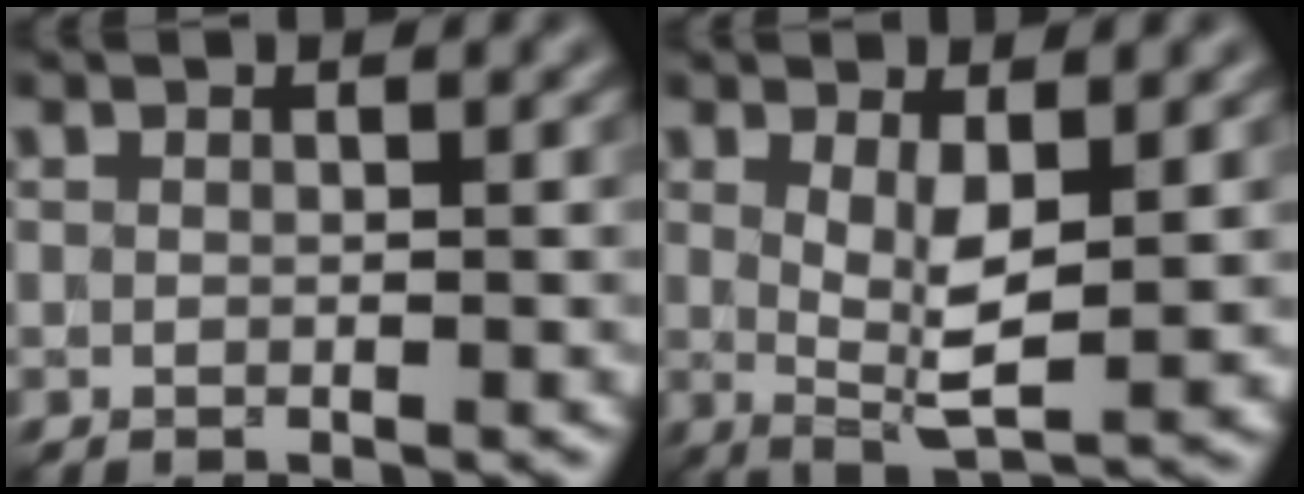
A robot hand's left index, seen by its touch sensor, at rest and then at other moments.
{"total": 3.8, "force": [0.8, 1.0, 3.6], "torque": [-0.072, -0.009, 0.019]}